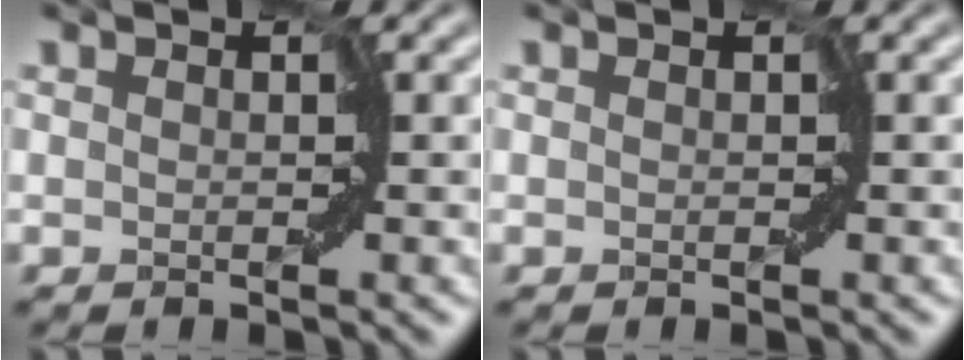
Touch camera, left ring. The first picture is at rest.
{"total": 0.0}